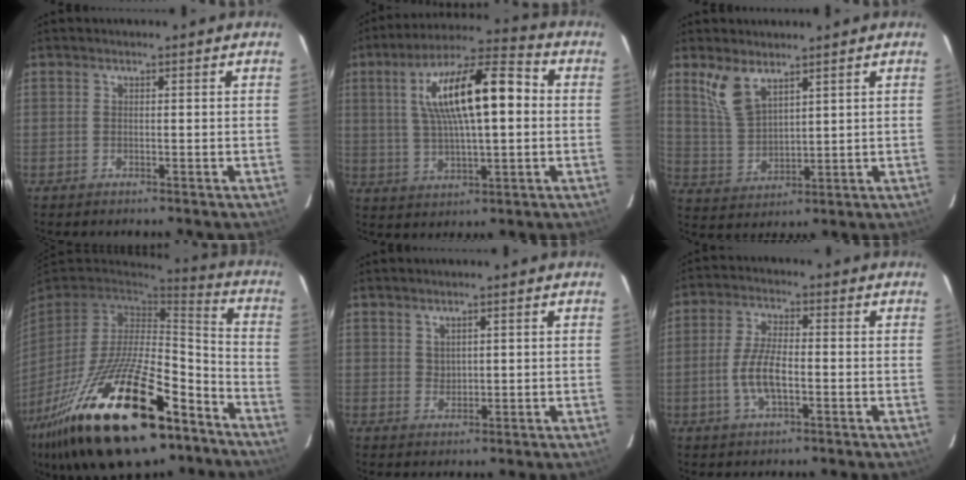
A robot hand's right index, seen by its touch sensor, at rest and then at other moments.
{"total": 17.2, "force": [3.1, 5.3, 16.1], "torque": [-0.281, 0.030, 0.053]}
{"total": 7.7, "force": [5.1, 3.4, 4.6], "torque": [-0.093, 0.004, 0.114]}
{"total": 33.1, "force": [-19.2, 12.8, 23.7], "torque": [-0.456, -0.033, -0.302]}
{"total": 1.8, "force": [1.1, 1.2, 0.7], "torque": [-0.009, 0.002, 0.023]}
{"total": 6.9, "force": [-1.9, 2.4, 6.1], "torque": [-0.128, 0.003, -0.038]}